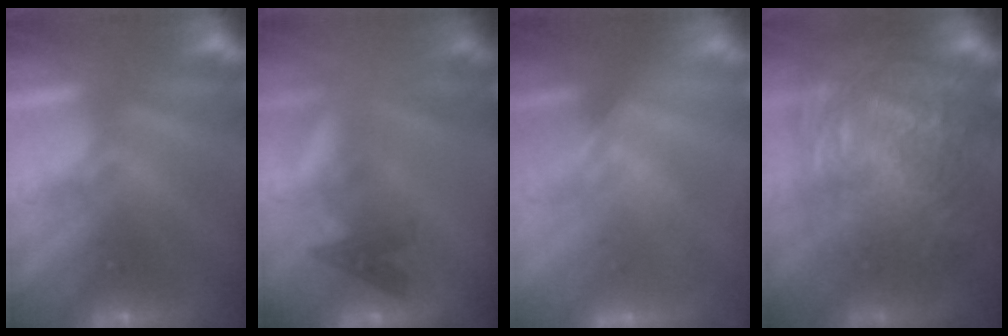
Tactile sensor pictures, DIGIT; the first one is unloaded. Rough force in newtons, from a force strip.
{"total": 2.2}
{"total": 1.7}
{"total": 7.8}